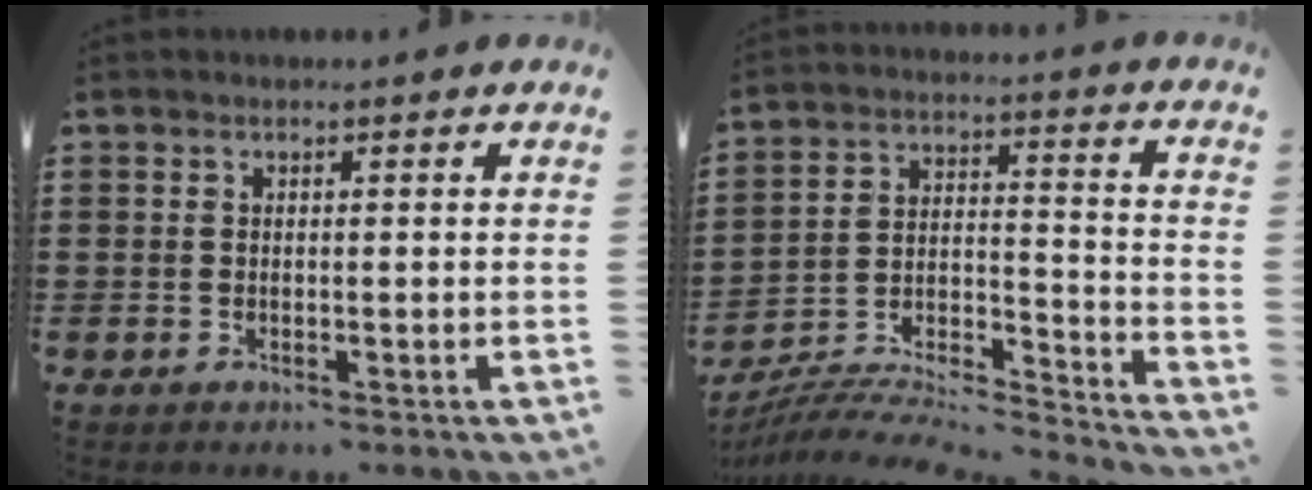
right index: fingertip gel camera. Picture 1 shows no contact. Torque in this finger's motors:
{"motor_torque": [1.20, 0.94, -0.71, -0.21]}